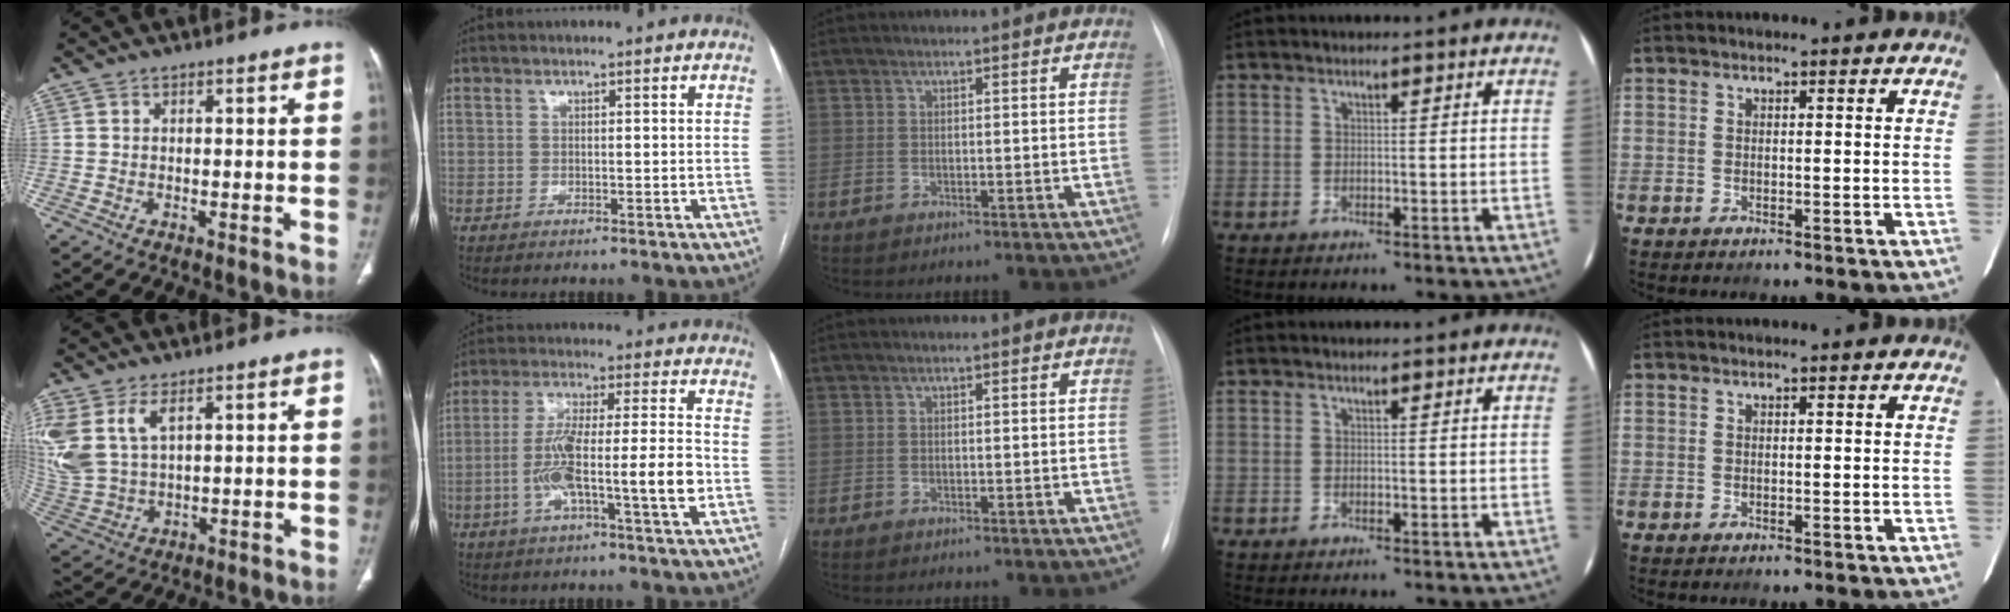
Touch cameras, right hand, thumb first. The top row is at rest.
{"thumb": {"total": 12.5, "force": [5.0, 7.2, 8.9], "torque": [-0.217, -0.008, 0.117]}, "index": {"total": 12.5, "force": [-3.2, 0.7, 12.1], "torque": [-0.221, 0.011, -0.059]}}